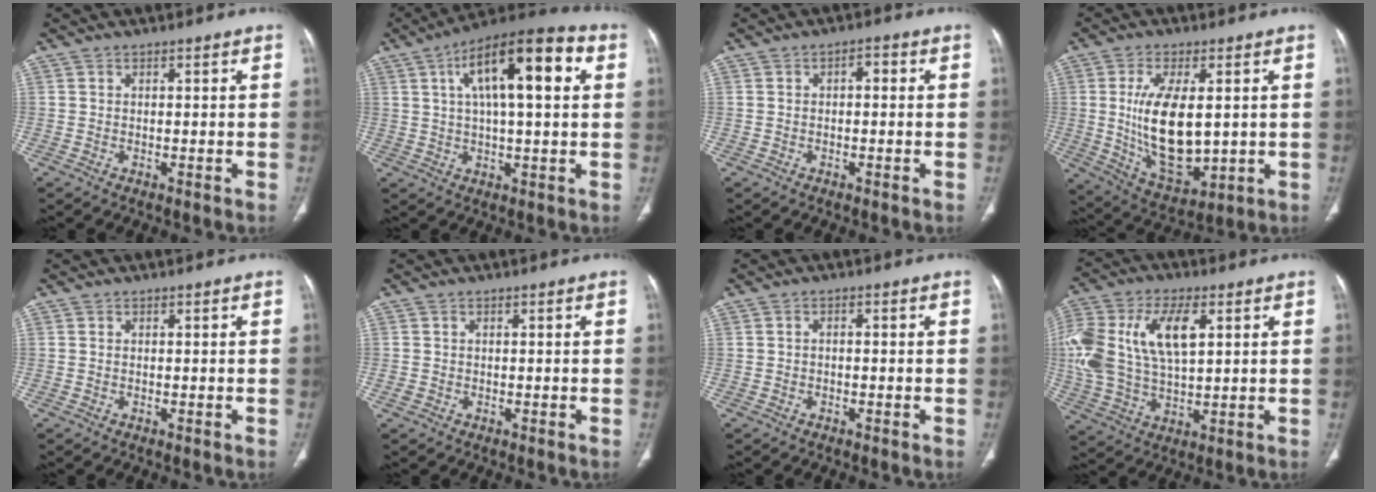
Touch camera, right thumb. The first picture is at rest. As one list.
[{"total": 17.4, "force": [5.1, 5.7, 15.6], "torque": [-0.230, 0.019, 0.070]}, {"total": 1.0, "force": [0.0, 0.6, 0.9], "torque": [-0.006, 0.007, -0.003]}, {"total": 15.6, "force": [1.0, 7.5, 13.7], "torque": [-0.239, -0.023, 0.037]}, {"total": 0.0}, {"total": 0.7, "force": [-0.1, 0.6, 0.3], "torque": [-0.007, 0.000, 0.000]}, {"total": 0.7, "force": [-0.3, 0.4, 0.5], "torque": [-0.006, 0.003, -0.009]}, {"total": 20.9, "force": [5.2, 11.1, 16.9], "torque": [-0.382, 0.008, 0.094]}]